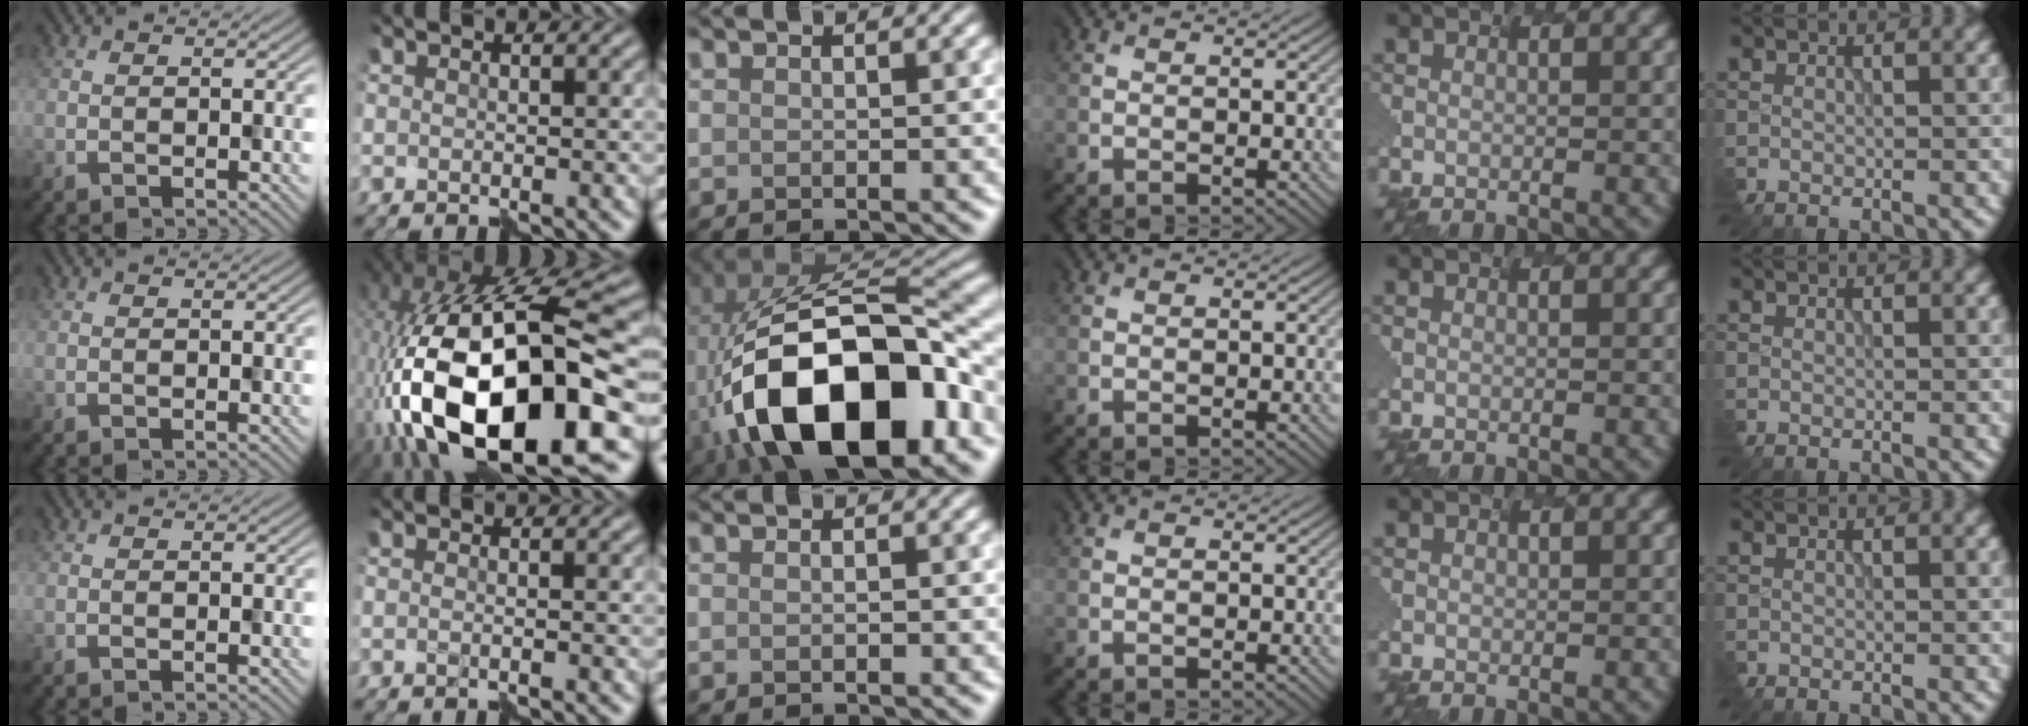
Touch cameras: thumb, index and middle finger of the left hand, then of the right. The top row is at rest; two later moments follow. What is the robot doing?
{"motion": "assemble", "object": "hinged jar"}